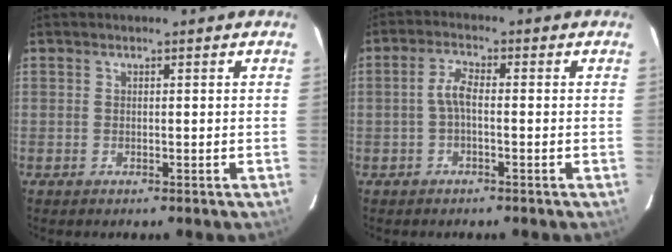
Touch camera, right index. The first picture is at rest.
{"total": 3.0, "force": [-0.7, 0.9, 2.8], "torque": [-0.061, 0.010, -0.015]}